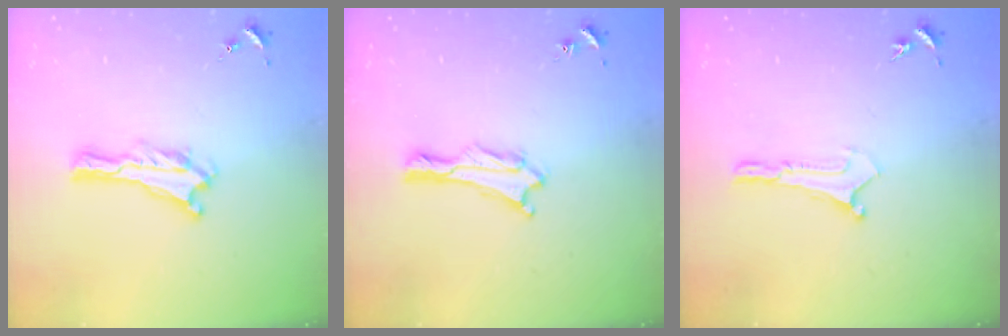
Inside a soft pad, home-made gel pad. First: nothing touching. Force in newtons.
{"total": 1.9, "press": 1.9, "slide": 0.1}
{"total": 0.0}